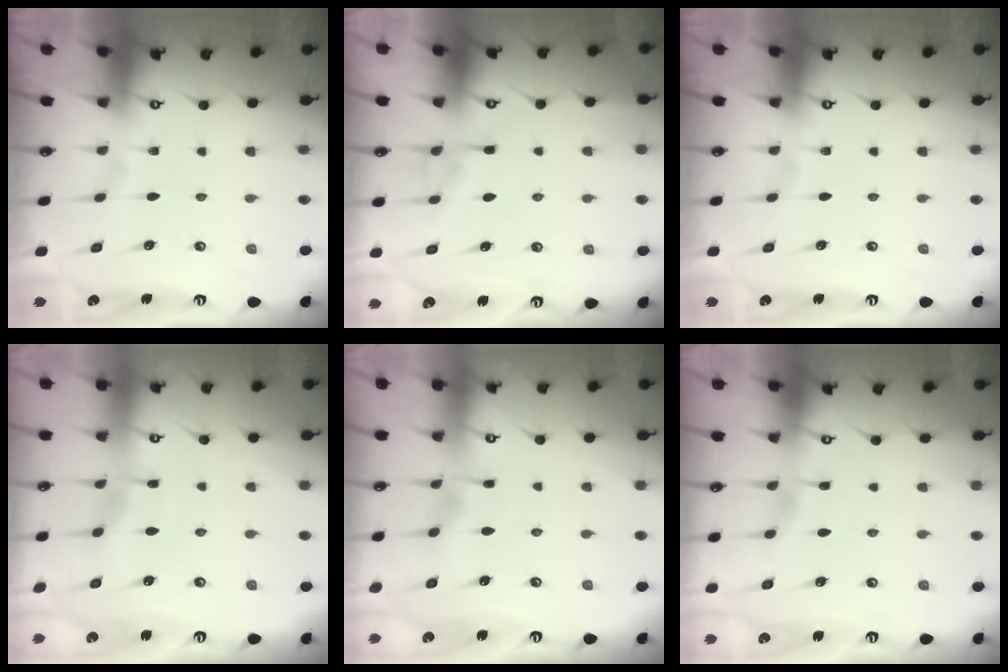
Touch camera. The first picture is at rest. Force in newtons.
{"total": 5.1, "press": 5.0, "slide": 0.6}
{"total": 0.0}
{"total": 4.3, "press": 4.3, "slide": 0.4}
{"total": 3.0, "press": 2.9, "slide": 0.4}
{"total": 2.8, "press": 2.8, "slide": 0.3}